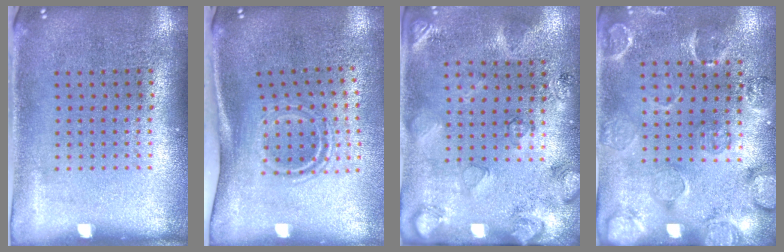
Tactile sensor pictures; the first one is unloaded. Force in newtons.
{"total": 1.9, "press": 1.1, "slide": 1.5}
{"total": 2.6, "press": 1.7, "slide": 2.0}
{"total": 2.7, "press": 1.9, "slide": 1.9}